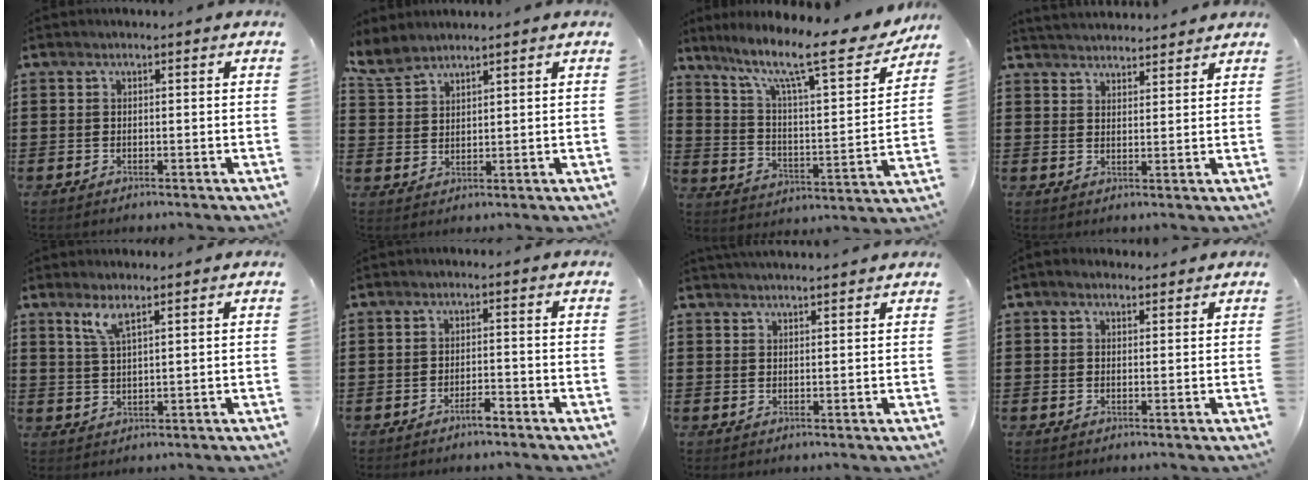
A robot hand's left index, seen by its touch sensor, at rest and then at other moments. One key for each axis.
{"total": 3.8, "fx": 3.4, "fy": 1.1, "fz": 1.3, "tx": -0.038, "ty": -0.004, "tz": 0.065}
{"total": 13.1, "fx": 9.9, "fy": 2.1, "fz": 8.3, "tx": -0.164, "ty": -0.065, "tz": 0.155}
{"total": 3.0, "fx": 3.0, "fy": 0.0, "fz": -0.1, "tx": -0.006, "ty": -0.008, "tz": 0.057}
{"total": 4.0, "fx": 2.7, "fy": 0.7, "fz": 2.9, "tx": -0.065, "ty": 0.003, "tz": 0.048}
{"total": 2.4, "fx": -1.8, "fy": 0.5, "fz": 1.5, "tx": -0.027, "ty": 0.004, "tz": -0.034}
{"total": 2.1, "fx": 2.1, "fy": -0.1, "fz": 0.2, "tx": -0.009, "ty": -0.003, "tz": 0.040}
{"total": 1.3, "fx": 1.1, "fy": 0.5, "fz": 0.4, "tx": -0.011, "ty": 0.004, "tz": 0.022}